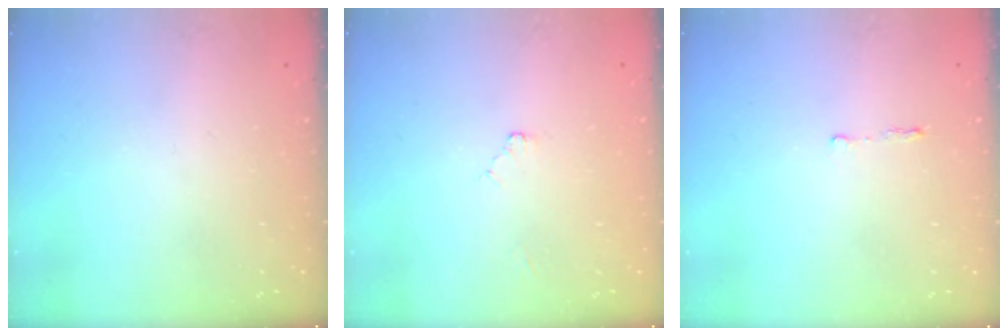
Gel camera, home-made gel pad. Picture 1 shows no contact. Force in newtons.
{"total": 2.4, "press": 2.4, "slide": 0.4}
{"total": 2.6, "press": 2.6, "slide": 0.4}